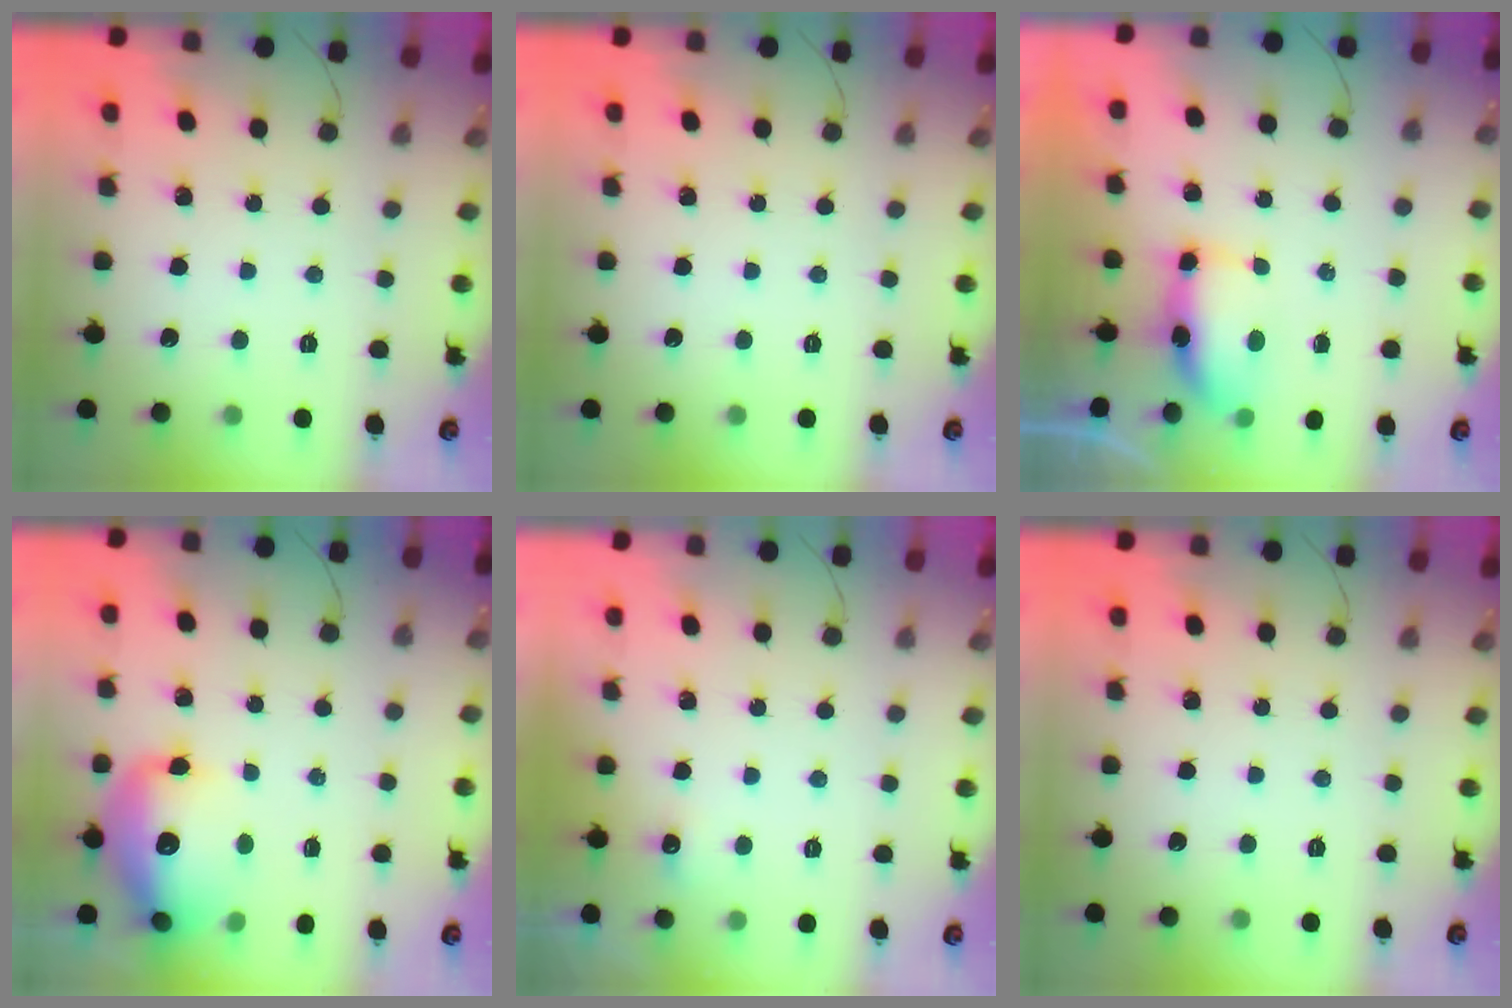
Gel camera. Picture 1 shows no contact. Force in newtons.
{"total": 0.0}
{"total": 6.3, "press": 6.2, "slide": 0.7}
{"total": 15.8, "press": 15.2, "slide": 4.3}
{"total": 6.6, "press": 3.0, "slide": 5.9}
{"total": 0.0}